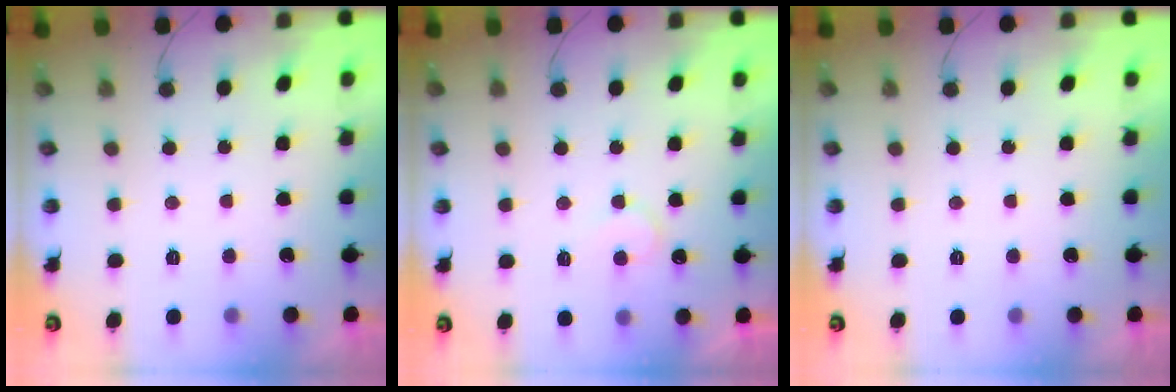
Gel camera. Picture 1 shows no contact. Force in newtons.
{"total": 7.1, "press": 7.1, "slide": 0.6}
{"total": 1.7, "press": 1.7, "slide": 0.1}